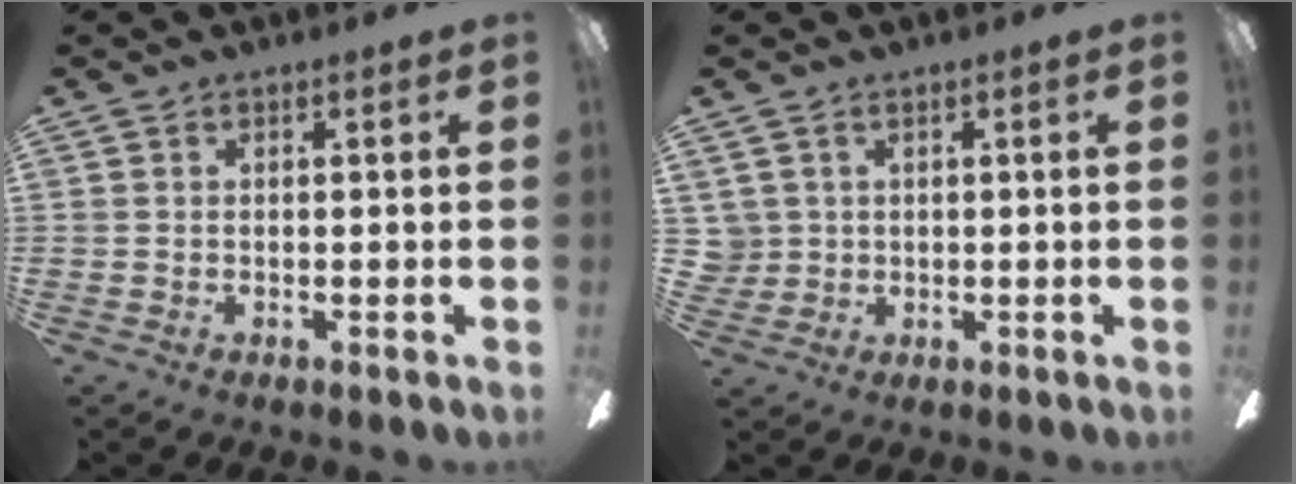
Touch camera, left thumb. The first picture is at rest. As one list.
[{"total": 3.0, "force": [1.0, 2.8, 0.2], "torque": [-0.014, 0.006, 0.021]}]